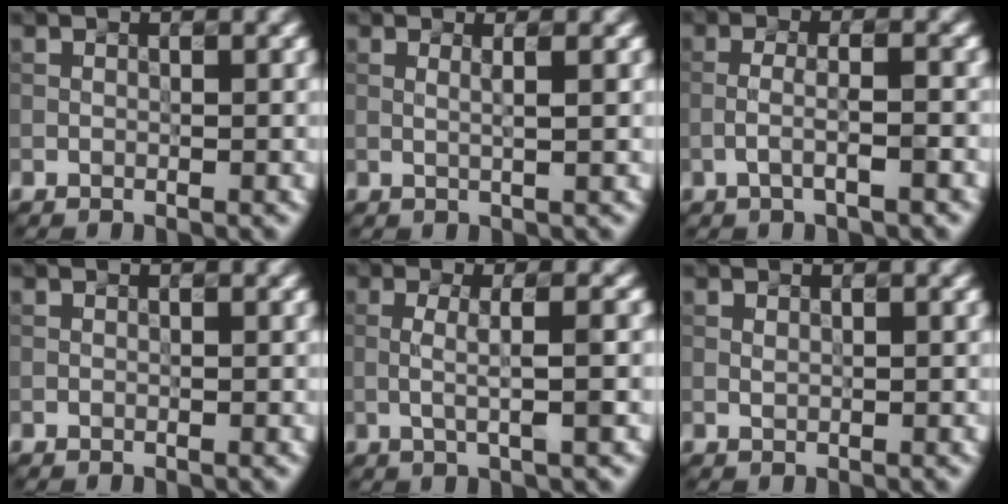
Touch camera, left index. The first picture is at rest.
{"total": 1.2, "force": [0.2, 0.2, 1.1], "torque": [-0.023, 0.008, 0.002]}
{"total": 2.2, "force": [-1.2, 0.2, 1.8], "torque": [-0.037, 0.015, -0.021]}
{"total": 0.0}
{"total": 2.7, "force": [-0.2, 0.4, 2.6], "torque": [-0.048, 0.001, 0.003]}
{"total": 0.0}